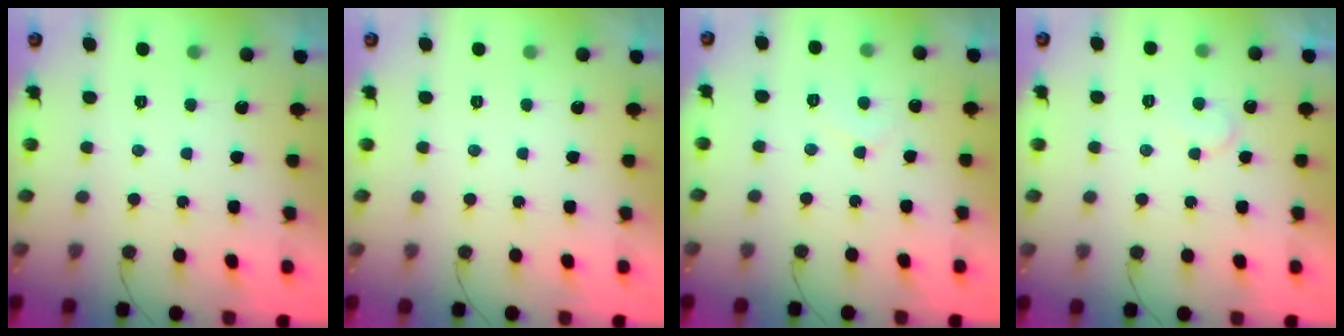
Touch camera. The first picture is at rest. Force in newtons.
{"total": 0.0}
{"total": 4.1, "press": 4.1, "slide": 0.3}
{"total": 4.7, "press": 4.7, "slide": 0.4}